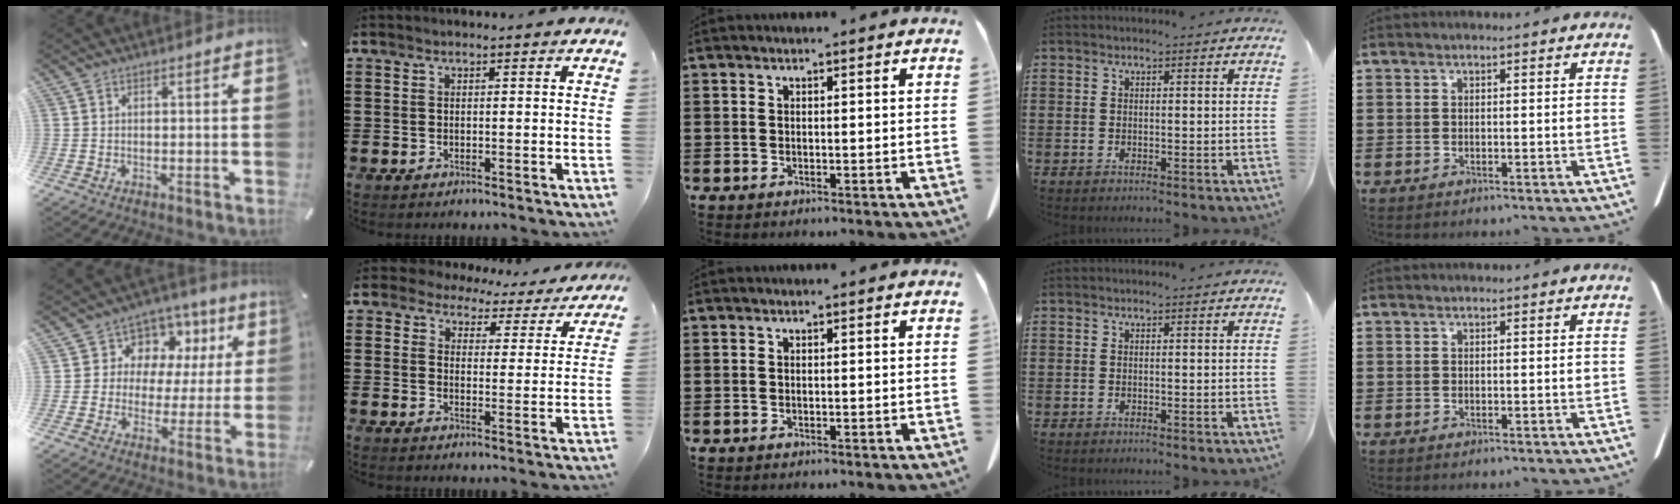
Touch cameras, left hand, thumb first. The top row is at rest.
{"thumb": {"total": 8.7, "force": [2.9, 8.0, 1.7], "torque": [-0.032, -0.029, 0.054]}, "index": {"total": 4.8, "force": [4.5, 1.6, 0.4], "torque": [-0.028, -0.027, 0.078]}}